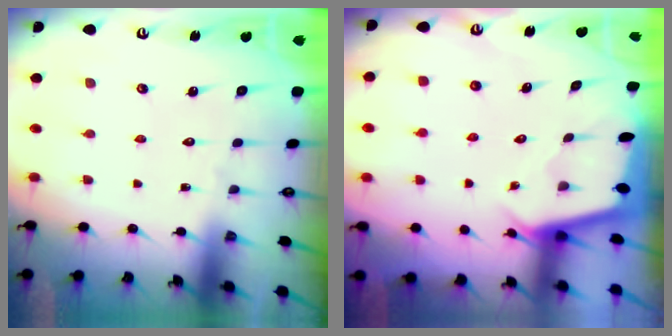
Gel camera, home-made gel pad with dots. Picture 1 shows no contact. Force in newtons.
{"total": 2.0, "press": 2.0, "slide": 0.2}